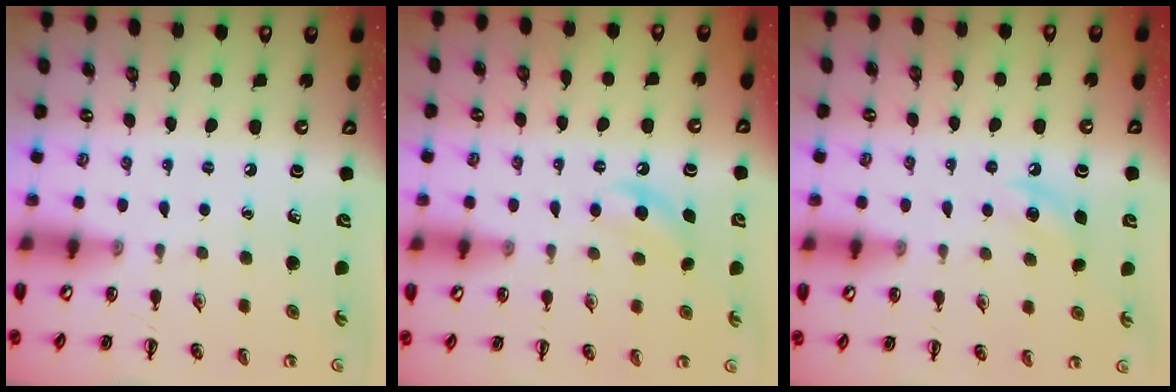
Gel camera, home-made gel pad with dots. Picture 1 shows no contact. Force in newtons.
{"total": 5.4, "press": 5.3, "slide": 1.3}
{"total": 5.8, "press": 5.5, "slide": 1.9}